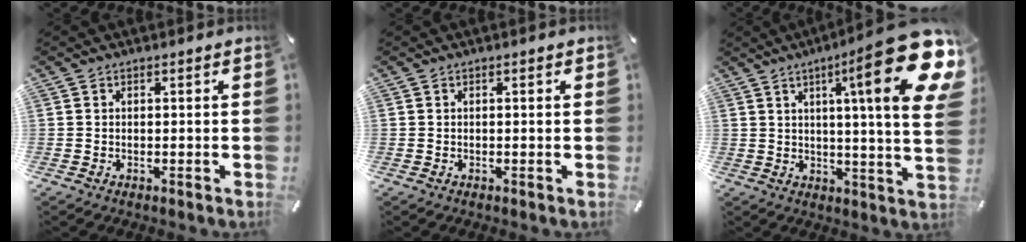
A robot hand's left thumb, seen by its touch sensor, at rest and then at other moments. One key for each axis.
{"total": 0.7, "fx": 0.0, "fy": 0.2, "fz": 0.7, "tx": -0.013, "ty": 0.001, "tz": -0.001}
{"total": 25.4, "fx": 10.2, "fy": 3.6, "fz": 23.0, "tx": -0.338, "ty": -0.062, "tz": 0.146}